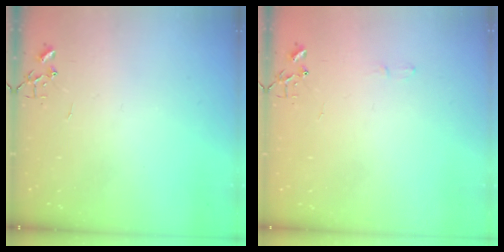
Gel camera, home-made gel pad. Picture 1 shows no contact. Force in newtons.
{"total": 4.5, "press": 4.5, "slide": 0.4}